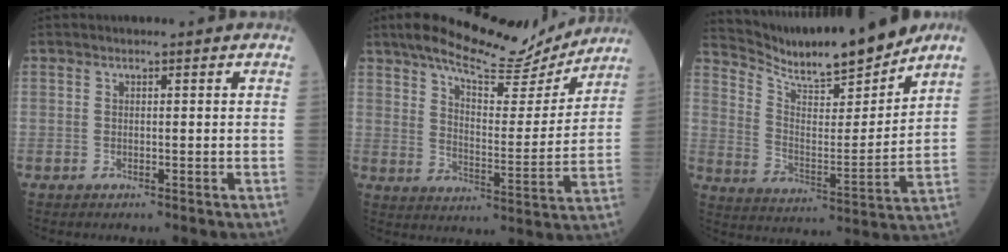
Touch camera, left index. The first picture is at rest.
{"total": 15.5, "force": [13.8, 3.1, 6.4], "torque": [-0.101, -0.012, 0.199]}
{"total": 14.8, "force": [13.7, 0.3, 5.7], "torque": [-0.111, -0.008, 0.232]}